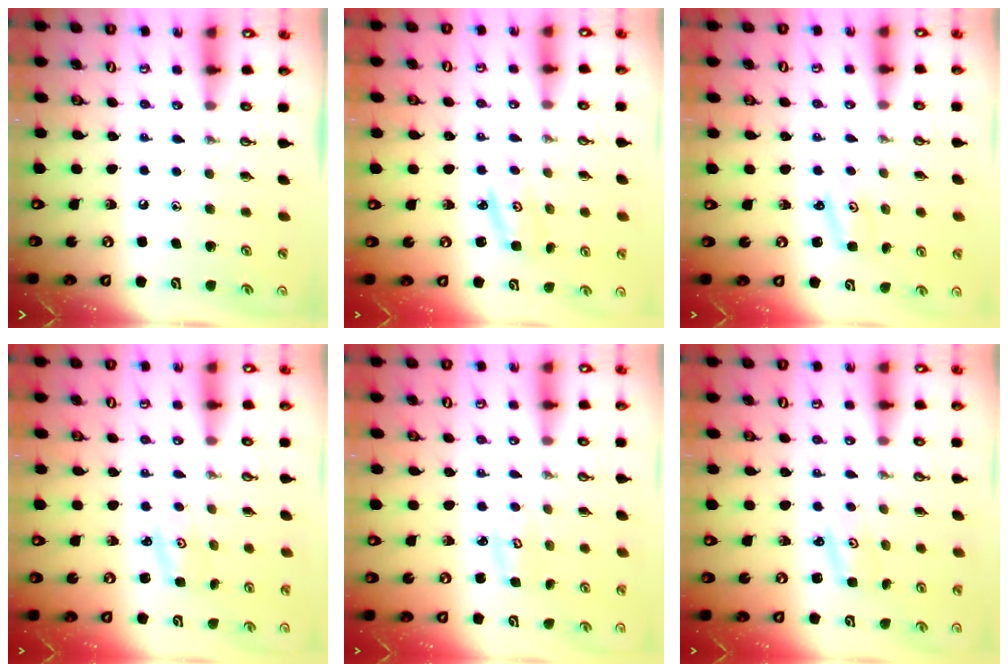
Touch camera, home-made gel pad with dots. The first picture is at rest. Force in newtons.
{"total": 2.2, "press": 2.2, "slide": 0.2}
{"total": 2.2, "press": 2.2, "slide": 0.3}
{"total": 2.3, "press": 2.3, "slide": 0.3}
{"total": 2.9, "press": 2.9, "slide": 0.3}
{"total": 1.5, "press": 1.5, "slide": 0.3}